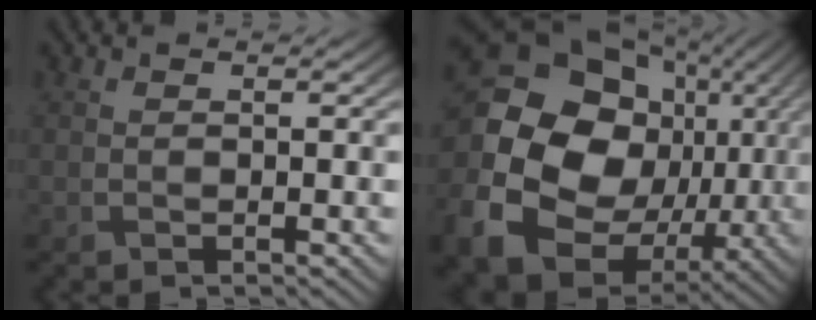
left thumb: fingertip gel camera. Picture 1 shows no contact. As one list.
[{"total": 21.7, "force": [-2.0, 18.5, 11.1], "torque": [-0.269, -0.051, -0.030]}]